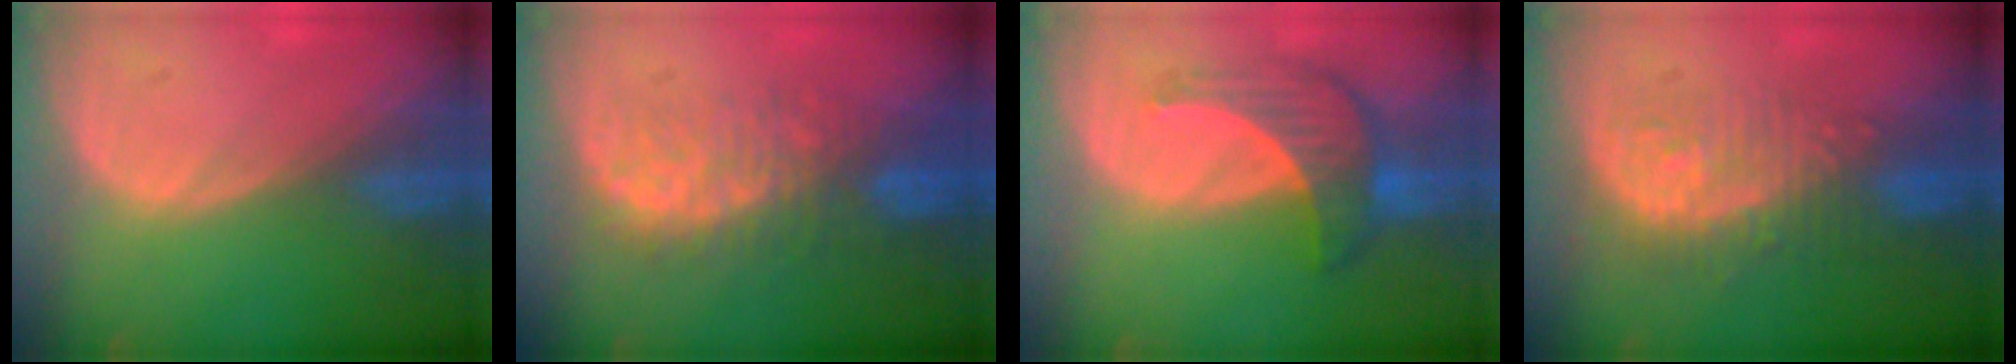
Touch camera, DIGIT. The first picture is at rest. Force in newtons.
{"total": 8.3, "press": 7.9, "slide": 2.5}
{"total": 7.4, "press": 6.8, "slide": 2.8}
{"total": 9.0, "press": 8.6, "slide": 2.9}